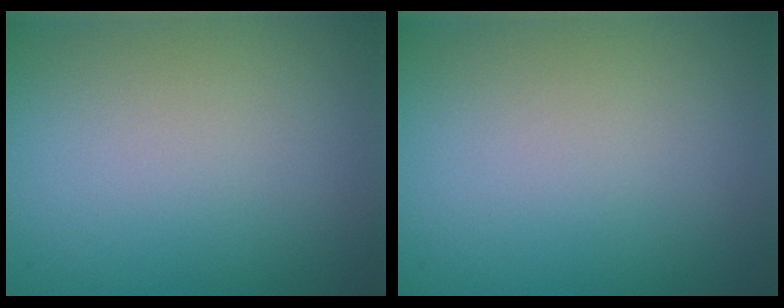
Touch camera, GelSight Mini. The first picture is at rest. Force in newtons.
{"total": 0.0}